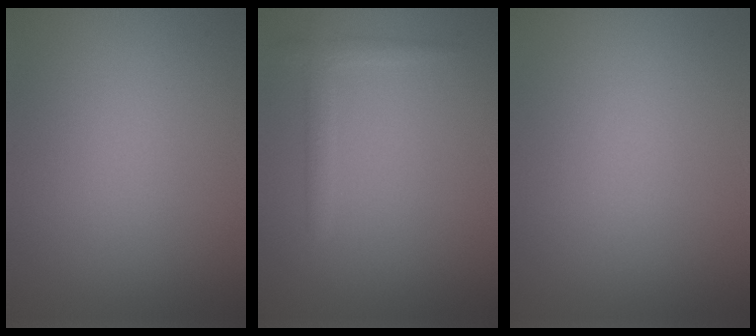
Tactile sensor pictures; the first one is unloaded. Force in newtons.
{"total": 1.7, "press": 1.6, "slide": 0.1}
{"total": 0.0}